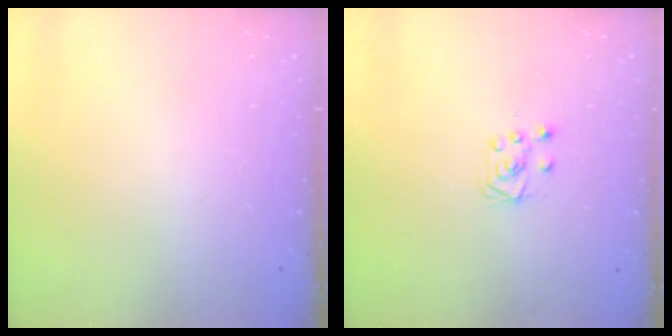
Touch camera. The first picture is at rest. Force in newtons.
{"total": 5.1, "press": 5.1, "slide": 0.4}